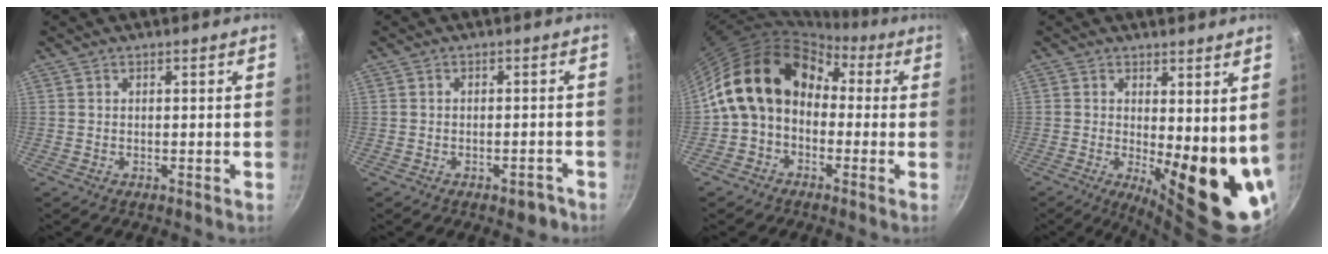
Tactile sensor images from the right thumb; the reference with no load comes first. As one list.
[{"total": 3.1, "force": [-2.0, 1.6, 1.7], "torque": [-0.011, 0.025, -0.014]}, {"total": 15.1, "force": [0.5, 11.5, 9.7], "torque": [-0.137, 0.053, -0.012]}, {"total": 14.0, "force": [0.4, 5.3, 13.0], "torque": [-0.144, -0.034, 0.017]}]